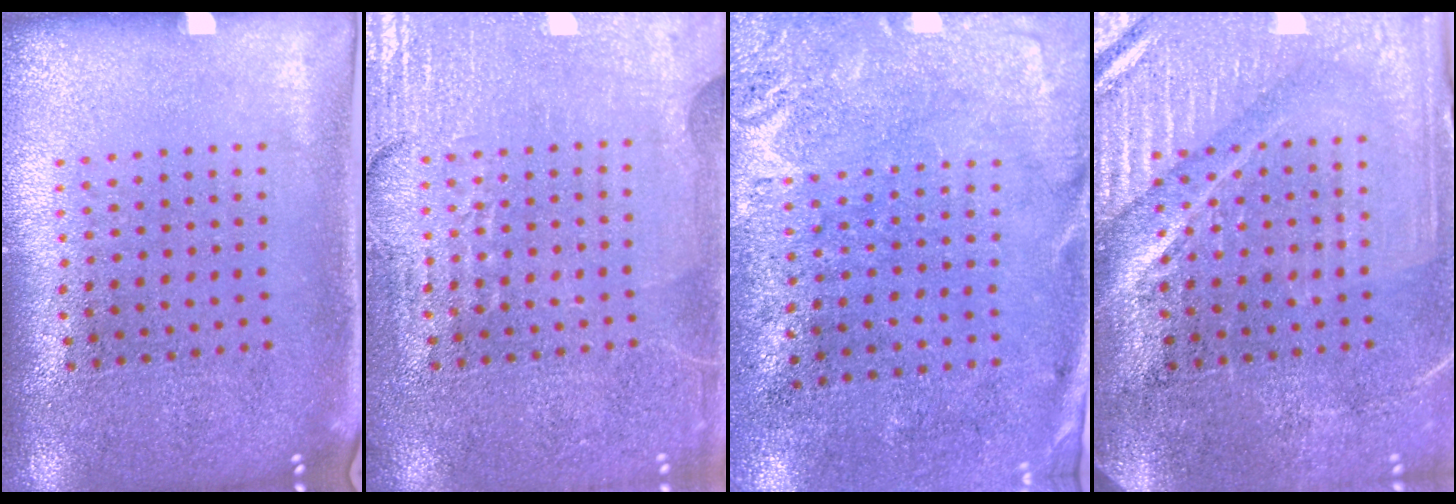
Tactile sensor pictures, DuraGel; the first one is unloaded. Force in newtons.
{"total": 4.9, "press": 4.9, "slide": 0.6}
{"total": 2.8, "press": 2.2, "slide": 1.7}
{"total": 4.1, "press": 3.7, "slide": 1.7}